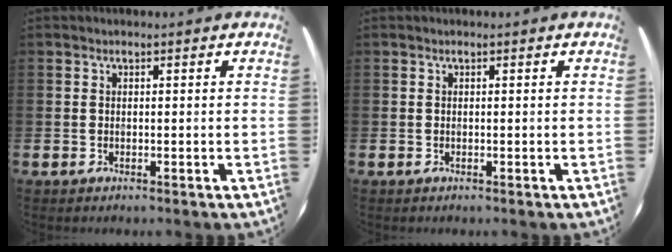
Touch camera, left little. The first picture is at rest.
{"total": 0.0}